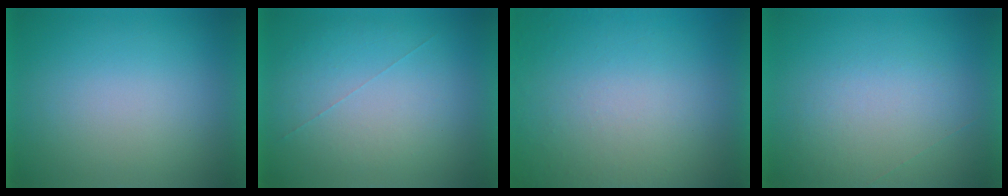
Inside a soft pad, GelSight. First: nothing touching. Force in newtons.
{"total": 1.0}
{"total": 8.3}
{"total": 1.0}